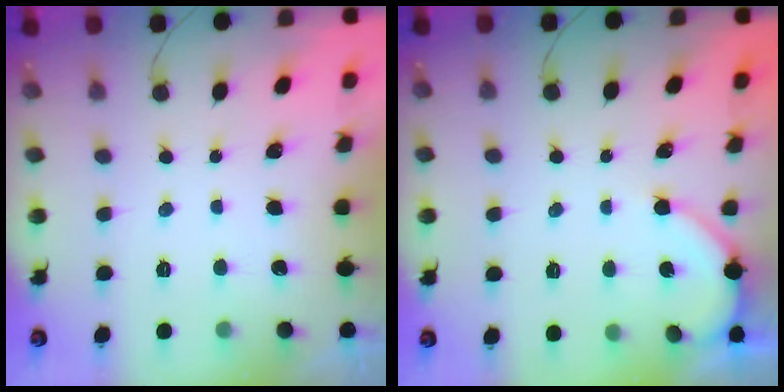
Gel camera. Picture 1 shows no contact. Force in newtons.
{"total": 3.5, "press": 3.5, "slide": 0.4}